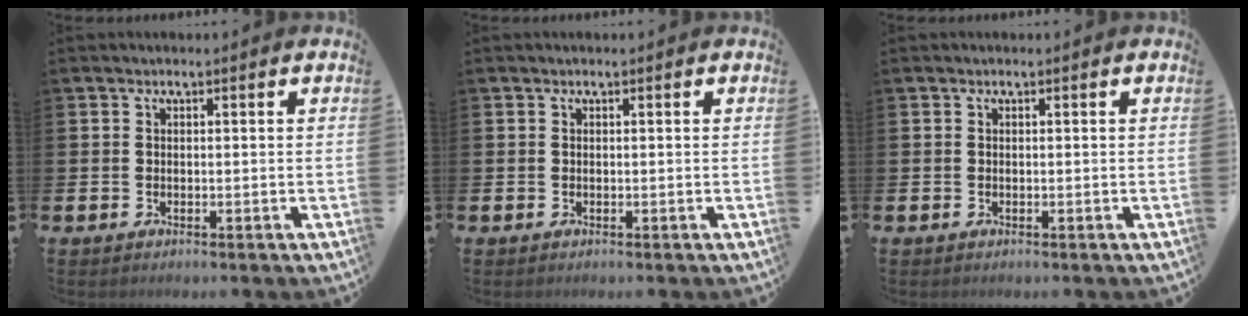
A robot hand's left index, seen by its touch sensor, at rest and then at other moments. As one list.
[{"total": 0.0}, {"total": 0.0}]